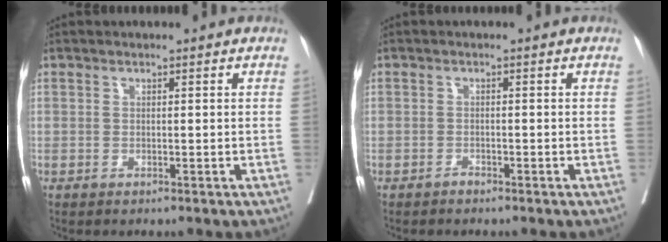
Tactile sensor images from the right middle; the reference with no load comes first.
{"total": 0.6, "force": [-0.6, 0.1, 0.1], "torque": [-0.003, 0.000, -0.012]}